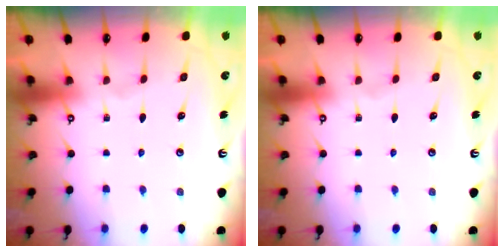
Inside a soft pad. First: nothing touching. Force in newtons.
{"total": 0.0}